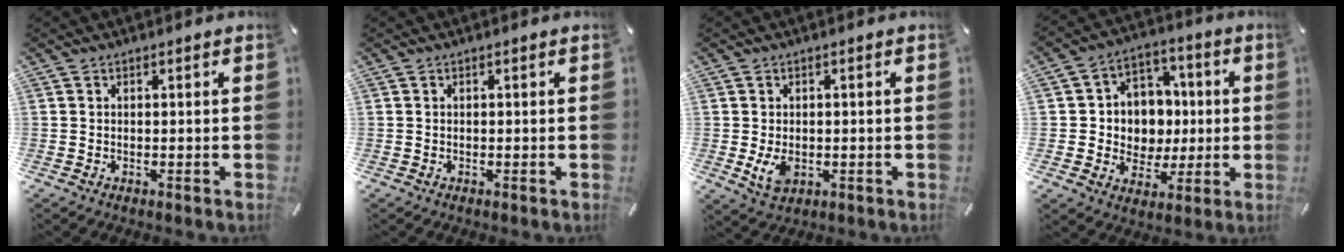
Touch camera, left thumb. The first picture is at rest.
{"total": 0.0}
{"total": 4.3, "force": [-0.7, 3.0, 3.0], "torque": [-0.063, -0.006, -0.015]}
{"total": 10.2, "force": [-0.3, 10.0, 1.8], "torque": [-0.028, 0.001, 0.005]}